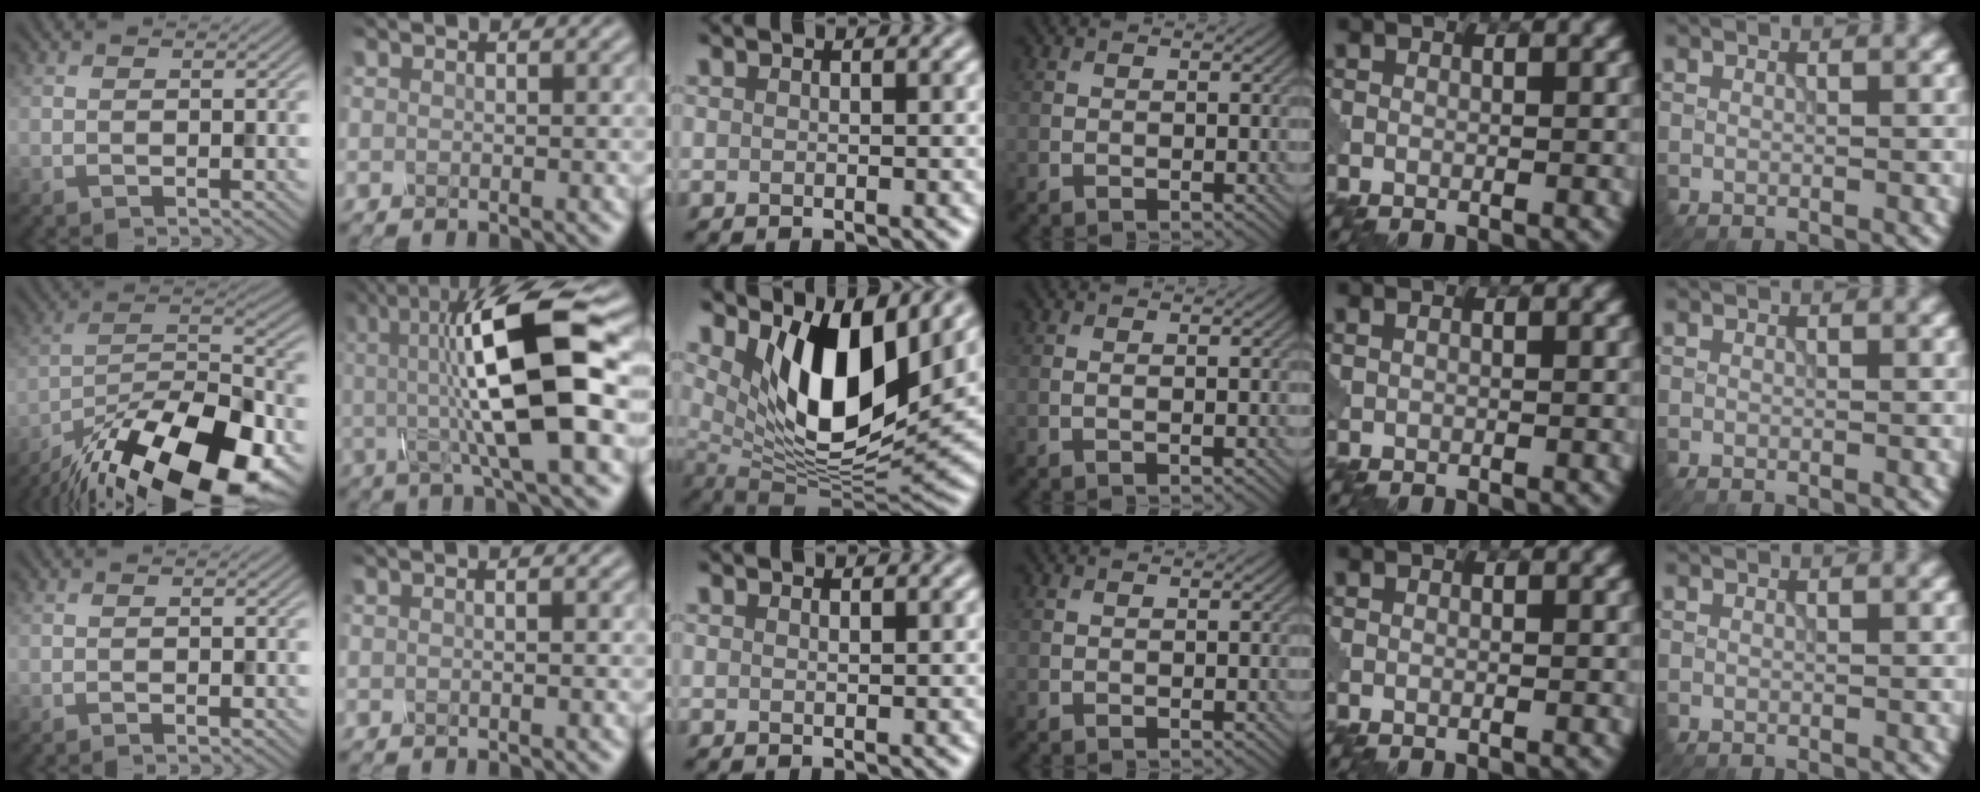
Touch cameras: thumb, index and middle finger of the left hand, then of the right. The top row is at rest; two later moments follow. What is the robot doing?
{"motion": "disassemble", "object": "glue stick"}